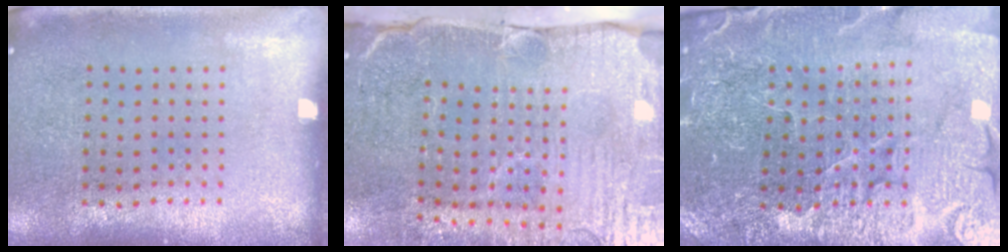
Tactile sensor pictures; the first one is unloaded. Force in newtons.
{"total": 5.2, "press": 4.4, "slide": 2.7}
{"total": 4.2, "press": 4.1, "slide": 0.8}